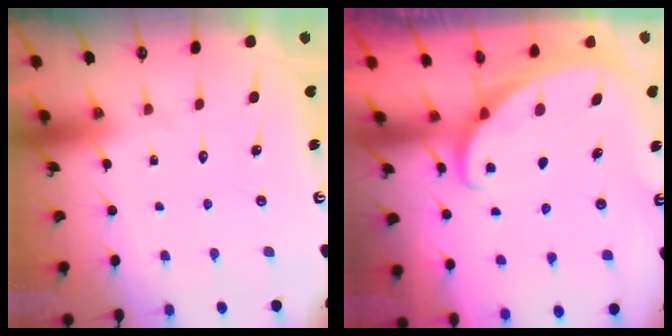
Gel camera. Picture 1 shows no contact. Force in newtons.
{"total": 1.2, "press": 1.2, "slide": 0.1}